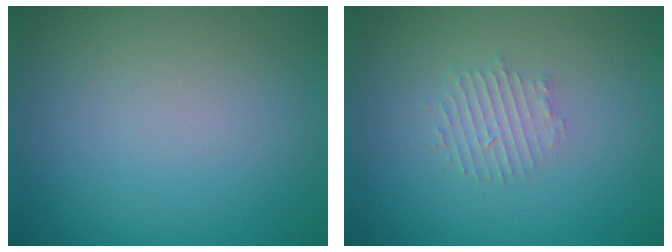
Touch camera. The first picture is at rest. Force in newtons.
{"total": 1.8, "press": 1.7, "slide": 0.4}